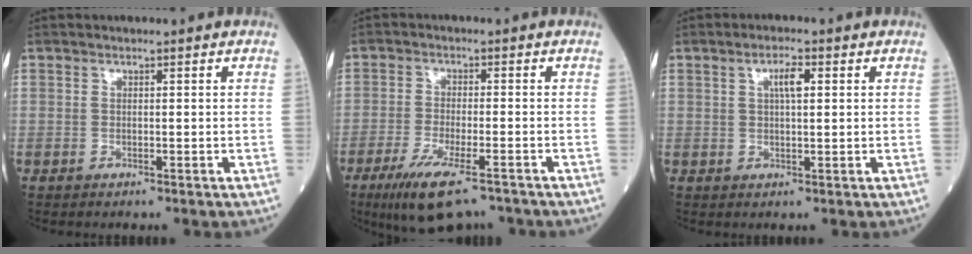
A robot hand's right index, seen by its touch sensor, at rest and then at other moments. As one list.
[{"total": 9.8, "force": [-6.9, 2.0, 6.7], "torque": [-0.118, -0.022, -0.114]}, {"total": 3.3, "force": [1.1, 0.8, 3.0], "torque": [-0.054, 0.004, 0.018]}]